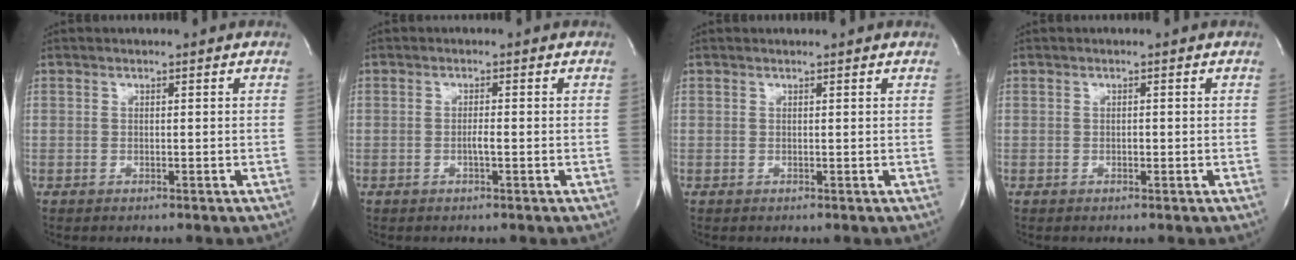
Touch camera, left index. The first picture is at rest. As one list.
[{"total": 1.3, "force": [-0.4, 0.0, 1.2], "torque": [-0.024, 0.000, -0.008]}, {"total": 0.7, "force": [0.6, -0.1, 0.2], "torque": [-0.008, 0.000, 0.013]}, {"total": 0.5, "force": [-0.1, 0.3, 0.4], "torque": [-0.007, 0.001, -0.002]}]